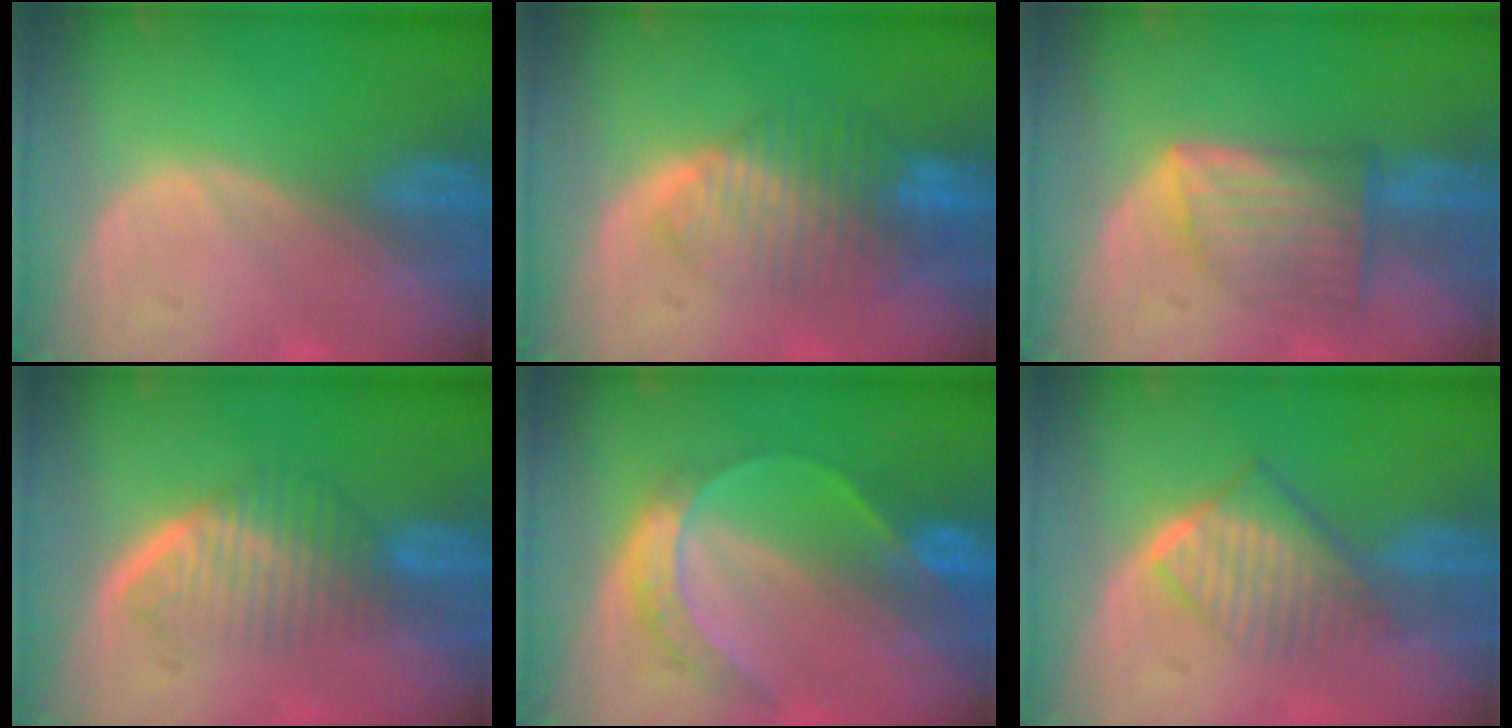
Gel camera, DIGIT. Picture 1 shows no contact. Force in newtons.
{"total": 8.3, "press": 7.1, "slide": 4.4}
{"total": 7.3, "press": 6.6, "slide": 3.2}
{"total": 6.7, "press": 5.8, "slide": 3.3}
{"total": 7.1, "press": 6.0, "slide": 3.9}
{"total": 6.6, "press": 6.0, "slide": 2.9}